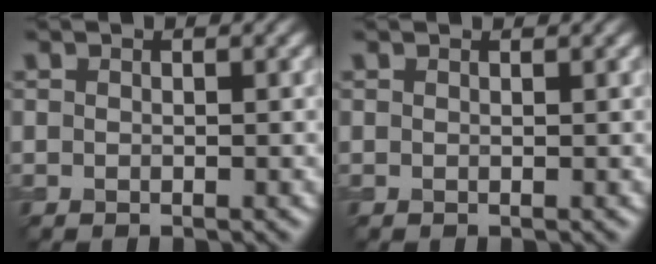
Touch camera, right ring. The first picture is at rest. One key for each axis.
{"total": 1.0, "fx": 1.0, "fy": 0.2, "fz": 0.2, "tx": -0.006, "ty": -0.006, "tz": 0.009}